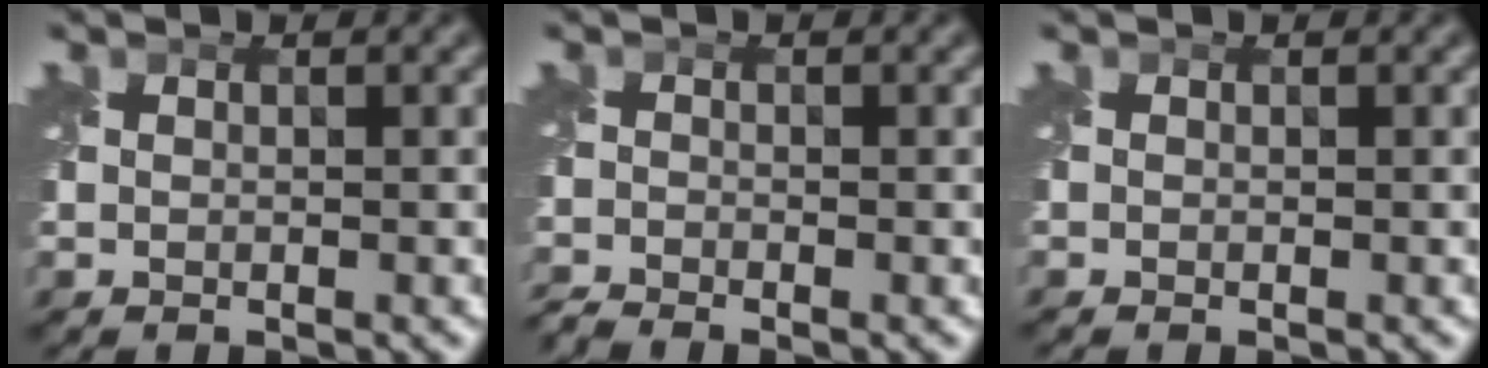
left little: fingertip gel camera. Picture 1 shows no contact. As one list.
[{"total": 1.8, "force": [-1.8, -0.2, 0.0], "torque": [-0.002, -0.011, -0.047]}, {"total": 0.0}]